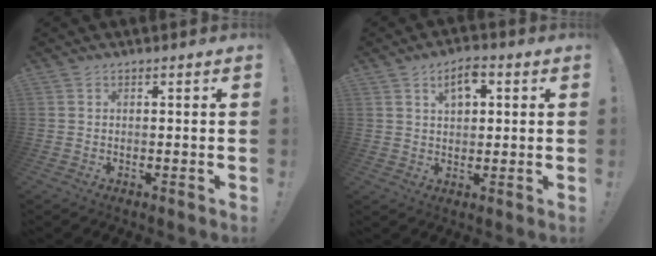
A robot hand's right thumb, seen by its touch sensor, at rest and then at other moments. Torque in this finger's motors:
{"motor_torque": [-0.02, 0.05, 0.15, 0.28, 0.05]}